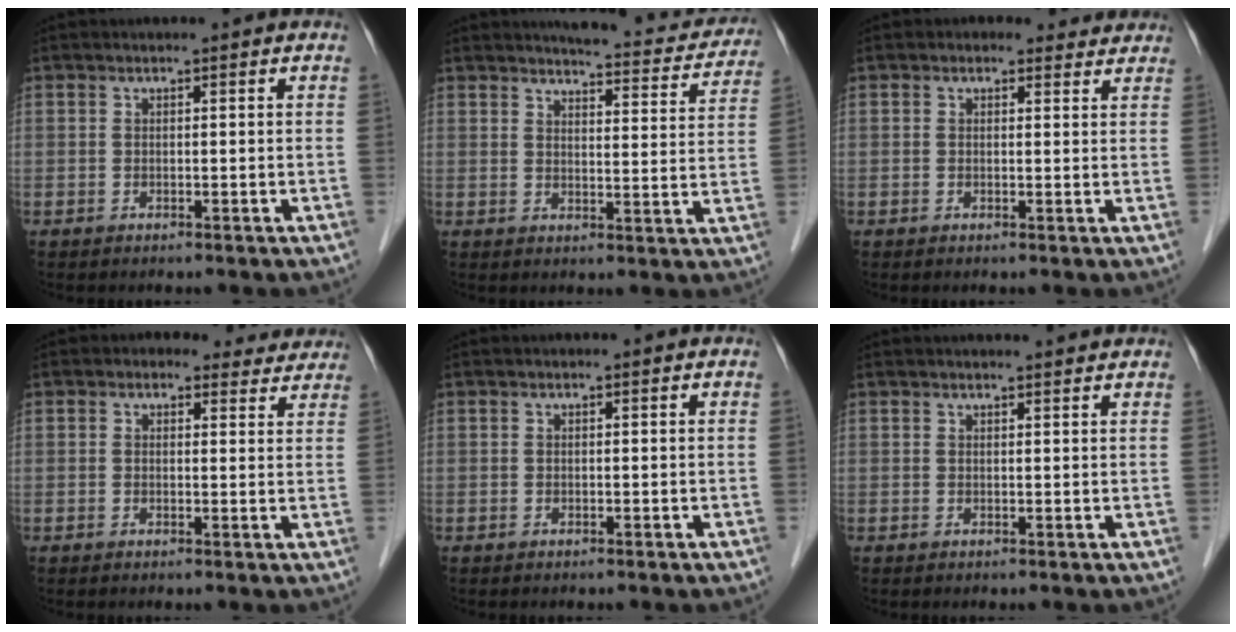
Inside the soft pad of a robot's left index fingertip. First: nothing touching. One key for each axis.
{"total": 12.8, "fx": 12.2, "fy": 2.6, "fz": 3.1, "tx": -0.017, "ty": -0.026, "tz": 0.126}
{"total": 3.0, "fx": 2.4, "fy": 1.8, "fz": 0.2, "tx": 0.007, "ty": 0.005, "tz": 0.016}
{"total": 6.1, "fx": 5.4, "fy": 2.9, "fz": 0.1, "tx": 0.024, "ty": 0.003, "tz": 0.041}
{"total": 0.0}
{"total": 3.9, "fx": 3.8, "fy": 0.1, "fz": 0.9, "tx": -0.014, "ty": 0.013, "tz": 0.043}